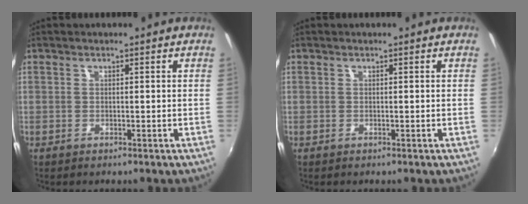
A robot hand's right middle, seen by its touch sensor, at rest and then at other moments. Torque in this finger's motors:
{"motor_torque": [0.00, 0.00, 0.00, 0.00]}